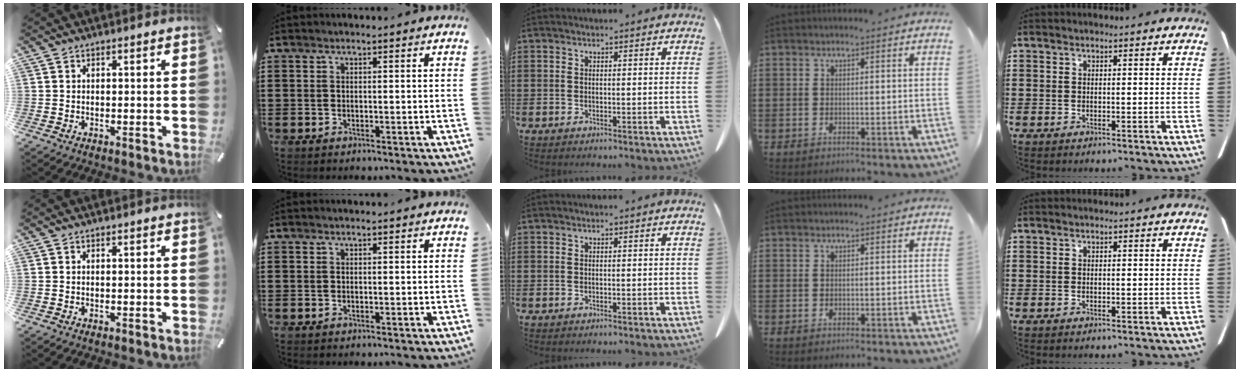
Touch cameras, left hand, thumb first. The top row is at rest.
{}